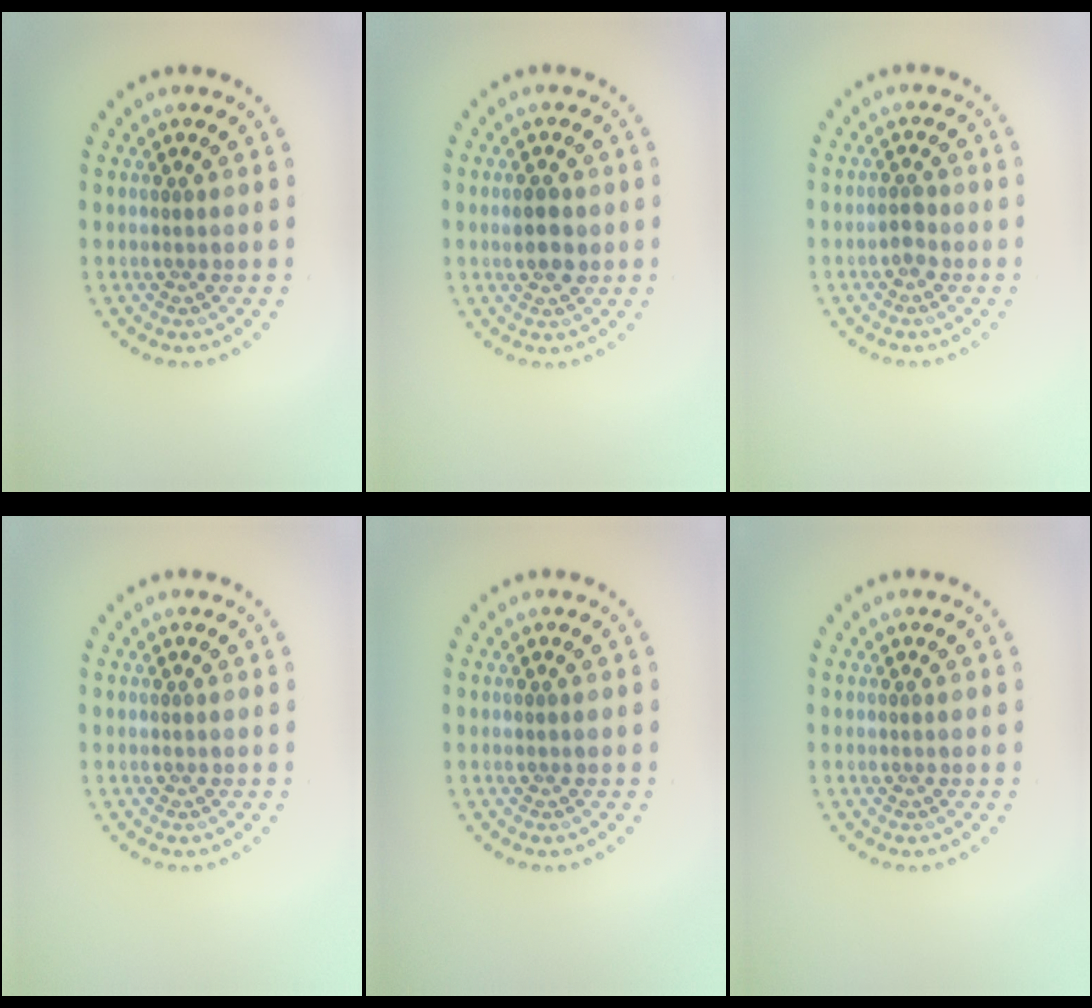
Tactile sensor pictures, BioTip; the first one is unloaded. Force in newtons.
{"total": 2.2, "press": 2.2, "slide": 0.1}
{"total": 1.1, "press": 1.0, "slide": 0.3}
{"total": 0.0}
{"total": 0.0}
{"total": 0.0}